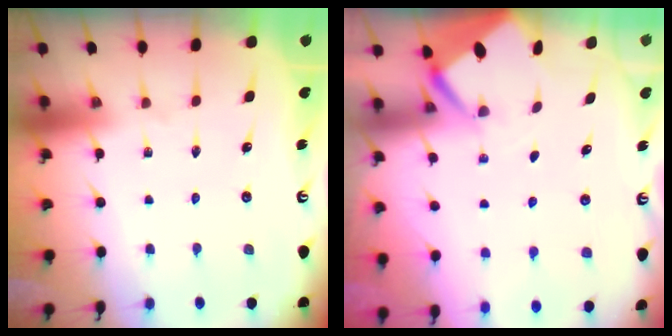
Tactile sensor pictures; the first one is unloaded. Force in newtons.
{"total": 2.5, "press": 2.5, "slide": 0.3}